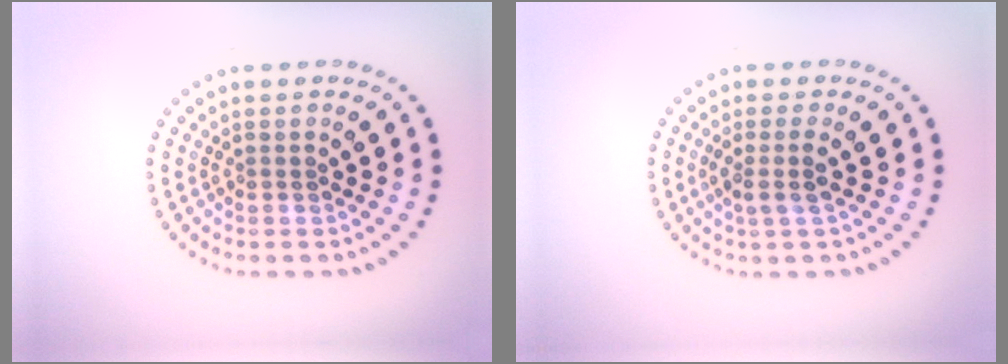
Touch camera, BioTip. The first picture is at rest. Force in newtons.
{"total": 1.9, "press": 1.5, "slide": 1.1}